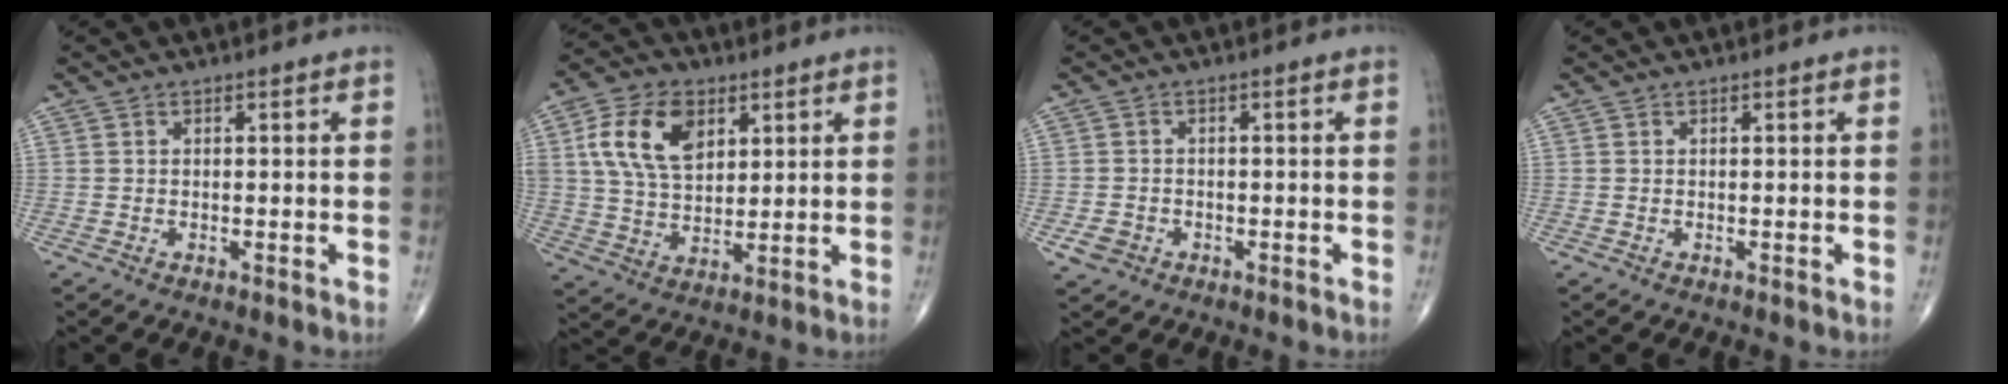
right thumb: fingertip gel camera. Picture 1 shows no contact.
{"total": 13.4, "force": [4.7, 8.5, 9.2], "torque": [-0.157, -0.008, 0.090]}
{"total": 2.7, "force": [-1.2, 2.3, 1.0], "torque": [-0.015, 0.007, -0.017]}
{"total": 0.0}